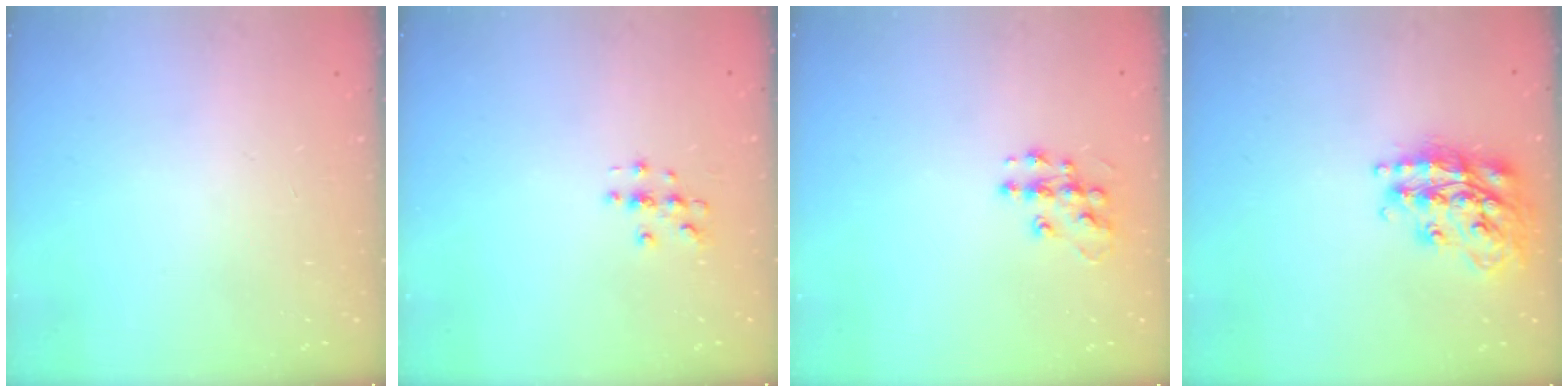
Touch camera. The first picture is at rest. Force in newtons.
{"total": 2.9, "press": 2.9, "slide": 0.3}
{"total": 9.6, "press": 9.6, "slide": 0.5}
{"total": 18.0, "press": 17.9, "slide": 1.6}